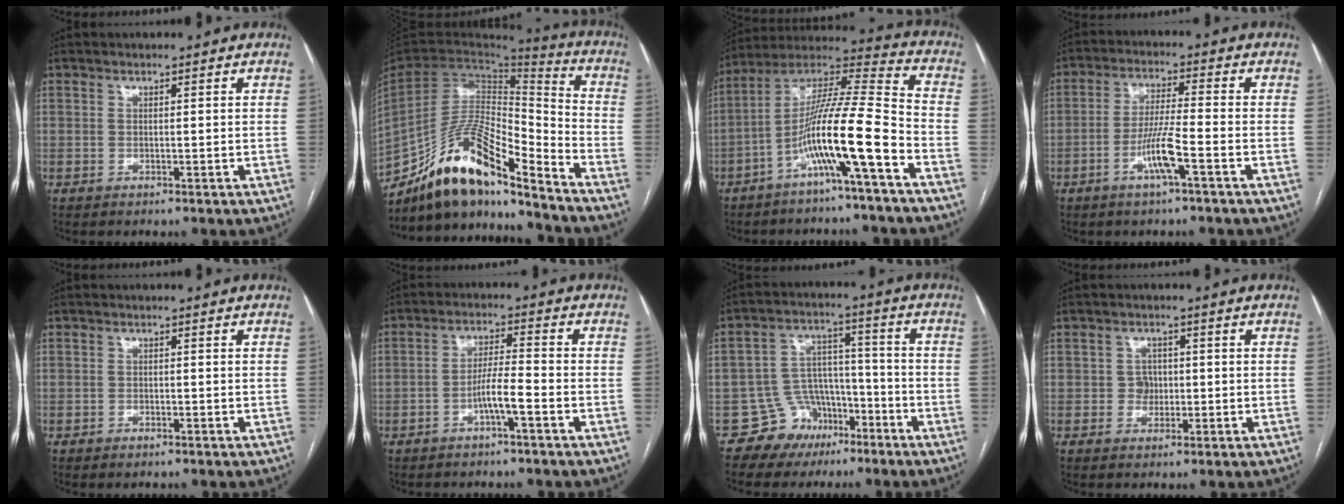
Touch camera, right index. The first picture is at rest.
{"total": 17.8, "force": [-14.3, 3.1, 10.1], "torque": [-0.193, 0.025, -0.260]}
{"total": 14.5, "force": [-6.2, -0.4, 13.1], "torque": [-0.242, 0.008, -0.117]}
{"total": 6.4, "force": [-2.7, -0.2, 5.8], "torque": [-0.117, -0.002, -0.054]}
{"total": 0.7, "force": [-0.5, 0.3, 0.4], "torque": [-0.009, -0.001, -0.005]}
{"total": 4.6, "force": [-2.2, 0.0, 4.1], "torque": [-0.079, 0.007, -0.040]}
{"total": 8.3, "force": [-5.2, 6.3, 1.0], "torque": [-0.010, 0.036, -0.080]}
{"total": 2.4, "force": [-0.1, 2.2, 0.7], "torque": [-0.006, 0.006, -0.001]}